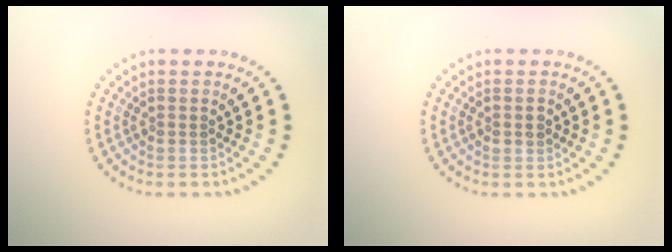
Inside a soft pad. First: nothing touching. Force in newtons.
{"total": 1.3, "press": 1.3, "slide": 0.1}